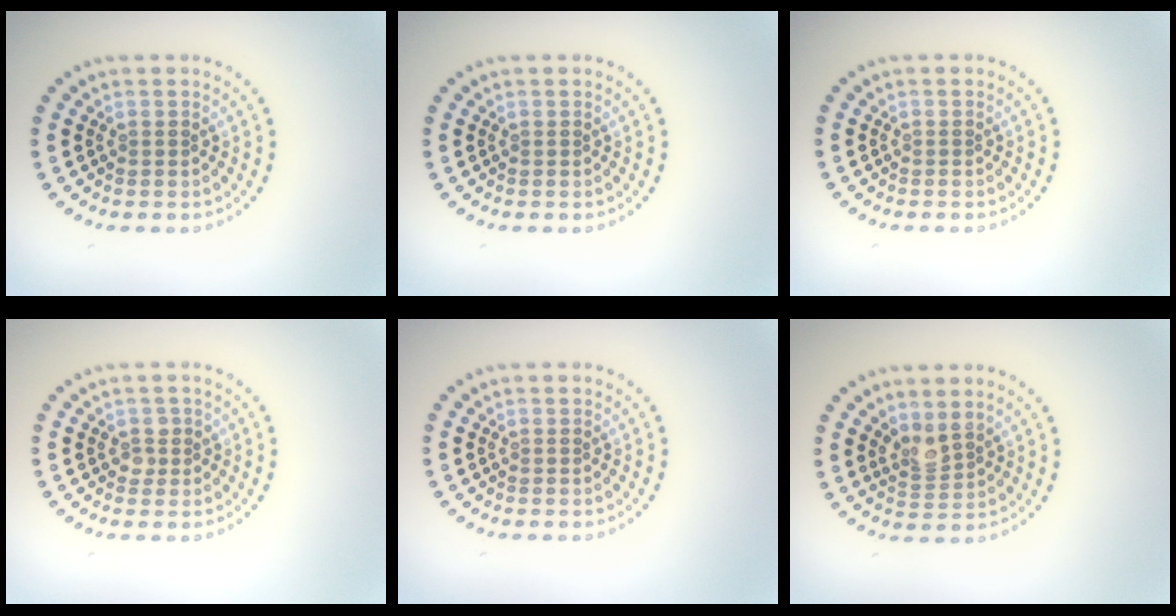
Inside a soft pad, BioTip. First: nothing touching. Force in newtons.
{"total": 0.0}
{"total": 0.0}
{"total": 1.2, "press": 1.1, "slide": 0.5}
{"total": 0.0}
{"total": 2.0, "press": 1.6, "slide": 1.2}